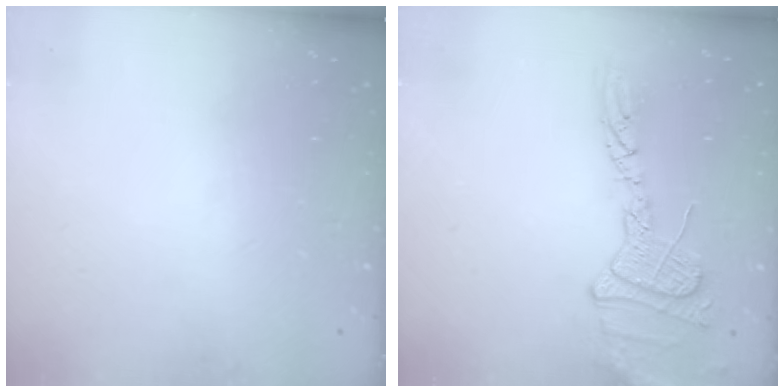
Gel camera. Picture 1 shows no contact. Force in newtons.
{"total": 14.8, "press": 14.8, "slide": 1.1}